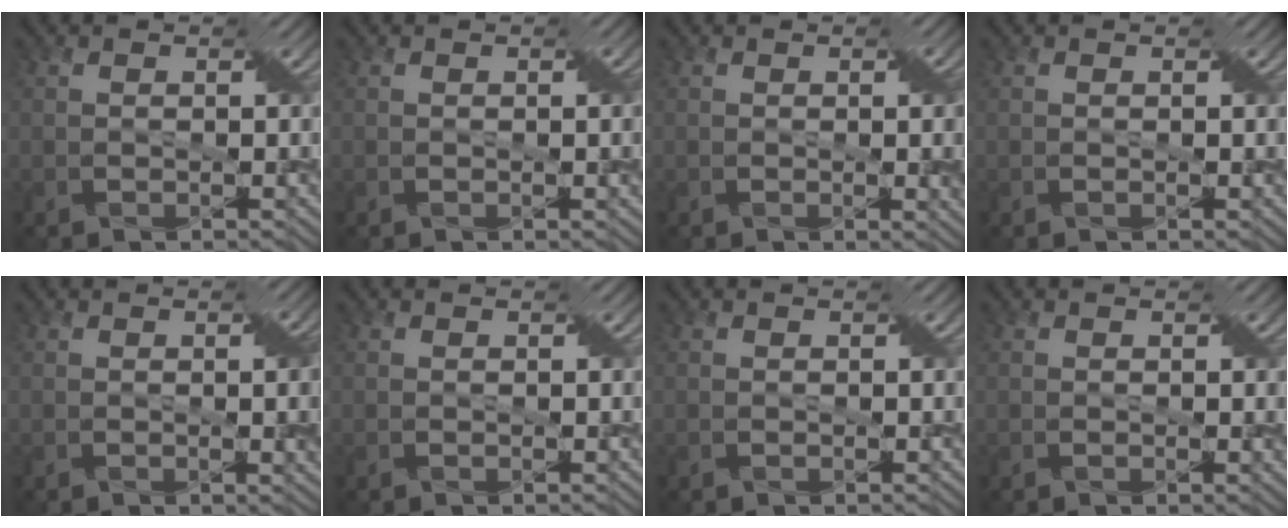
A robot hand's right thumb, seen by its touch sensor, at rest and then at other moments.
{"total": 1.5, "force": [0.1, 0.2, 1.4], "torque": [-0.018, 0.002, 0.000]}
{"total": 3.0, "force": [0.0, 0.6, 2.9], "torque": [-0.042, 0.002, 0.002]}
{"total": 0.0}
{"total": 3.4, "force": [0.0, 0.7, 3.3], "torque": [-0.049, 0.003, 0.002]}
{"total": 0.0}
{"total": 0.0}
{"total": 0.6, "force": [0.2, 0.1, 0.6], "torque": [-0.007, -0.002, 0.001]}